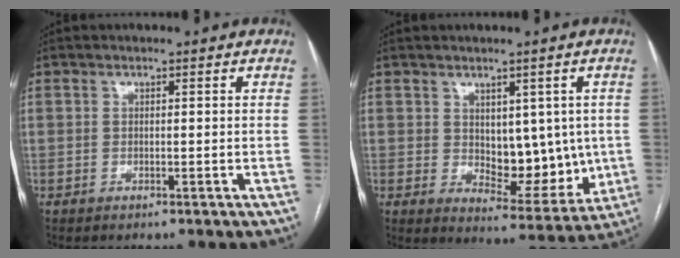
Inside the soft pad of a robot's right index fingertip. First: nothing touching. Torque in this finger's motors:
{"motor_torque": [0.75, 0.58, 0.08, 0.02]}